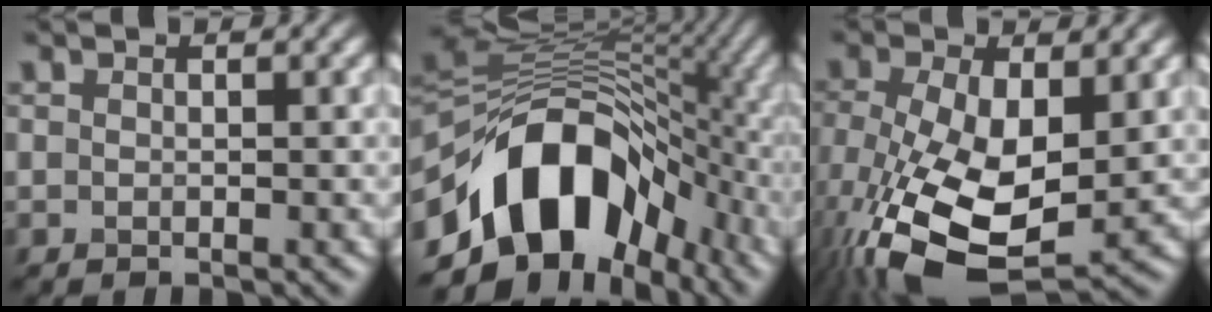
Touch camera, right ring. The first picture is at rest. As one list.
[{"total": 13.6, "force": [-5.7, 9.1, 8.3], "torque": [-0.134, 0.011, -0.112]}, {"total": 13.3, "force": [-2.9, 6.4, 11.3], "torque": [-0.244, -0.037, -0.039]}]